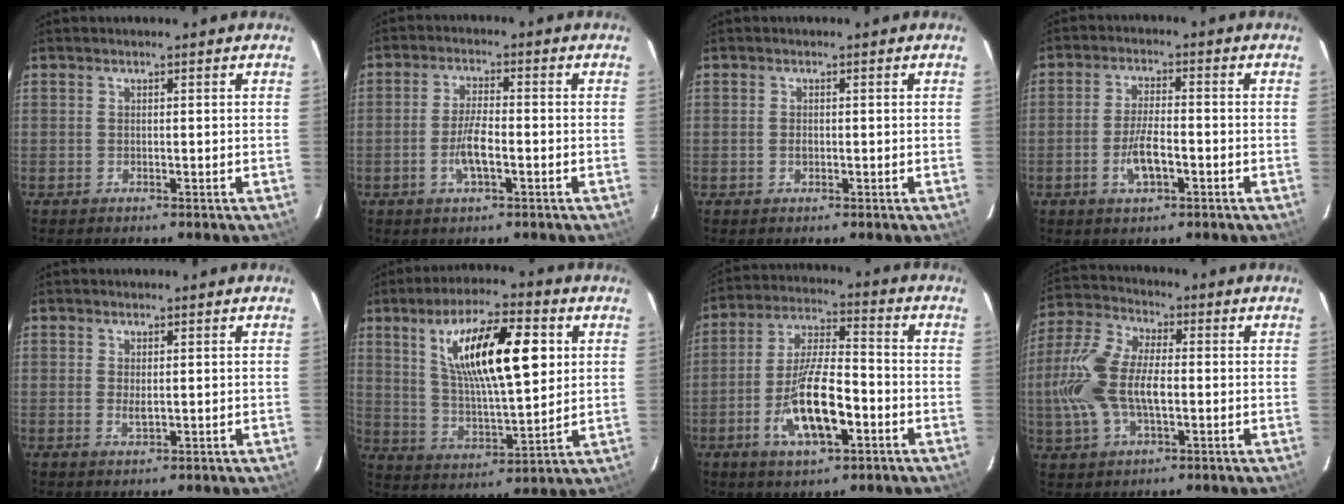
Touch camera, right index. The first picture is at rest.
{"total": 5.4, "force": [-1.9, 1.6, 4.8], "torque": [-0.096, -0.001, -0.037]}
{"total": 1.0, "force": [-0.2, 0.8, 0.6], "torque": [-0.010, 0.000, -0.004]}
{"total": 6.1, "force": [-2.4, 1.9, 5.2], "torque": [-0.104, -0.003, -0.042]}
{"total": 1.8, "force": [0.1, 0.8, 1.6], "torque": [-0.030, -0.004, 0.003]}
{"total": 17.9, "force": [5.8, 5.5, 16.0], "torque": [-0.278, 0.012, 0.108]}
{"total": 13.7, "force": [-5.0, 4.5, 12.0], "torque": [-0.241, -0.006, -0.086]}
{"total": 14.3, "force": [-1.3, 7.3, 12.3], "torque": [-0.272, 0.012, -0.026]}